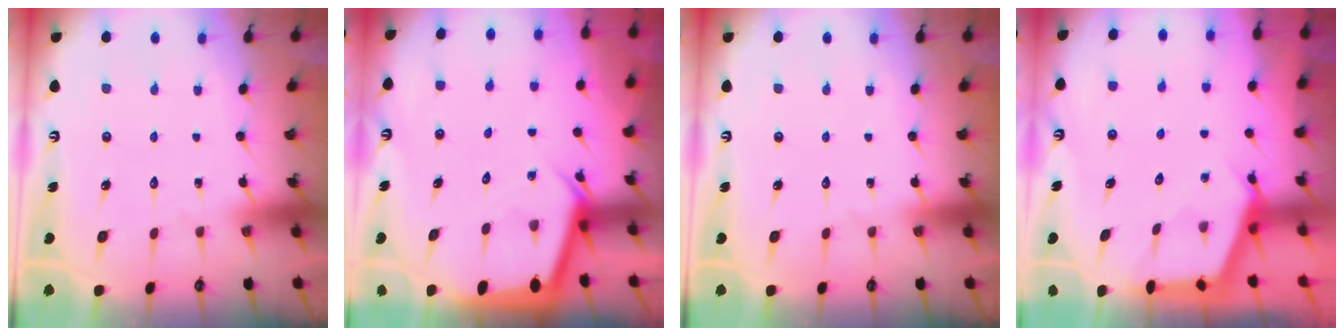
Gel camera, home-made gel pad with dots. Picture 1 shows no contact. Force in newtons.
{"total": 3.5, "press": 3.5, "slide": 0.4}
{"total": 0.0}
{"total": 2.9, "press": 2.8, "slide": 0.4}